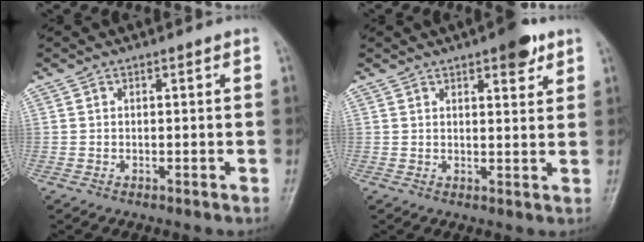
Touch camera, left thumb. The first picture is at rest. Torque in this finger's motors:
{"motor_torque": [1.20, 0.54, 0.52, -0.75, 0.02]}